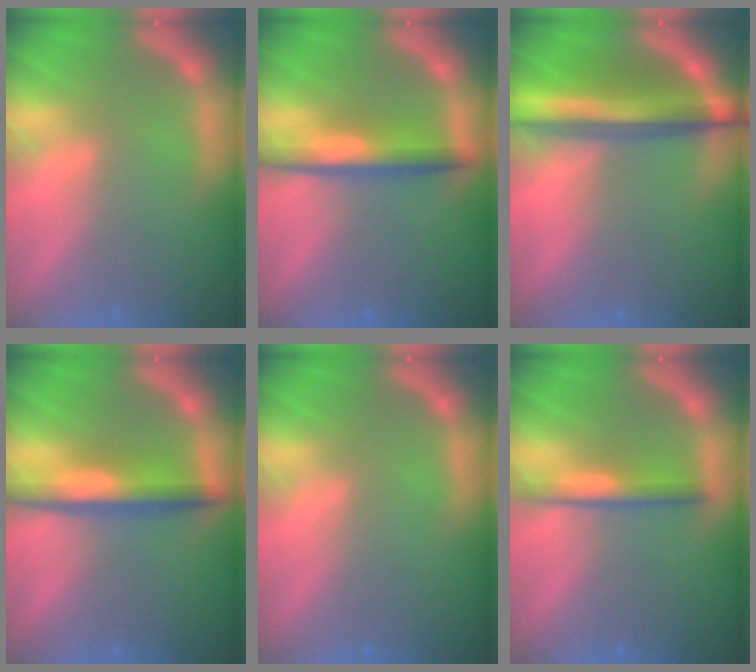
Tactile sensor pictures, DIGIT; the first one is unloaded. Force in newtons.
{"total": 4.5}
{"total": 7.6}
{"total": 5.0}
{"total": 0.0}
{"total": 3.0}